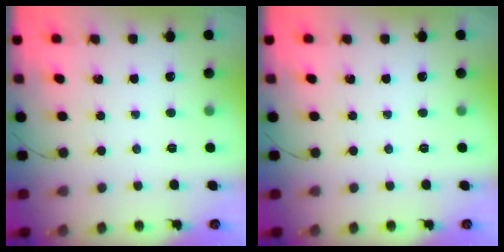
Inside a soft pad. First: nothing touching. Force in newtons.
{"total": 0.0}